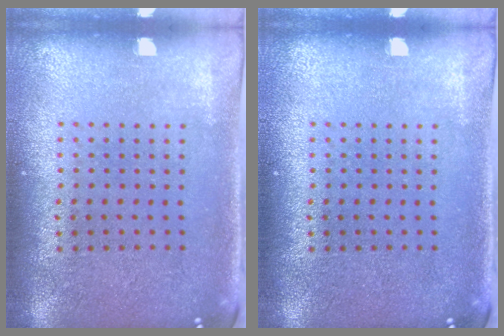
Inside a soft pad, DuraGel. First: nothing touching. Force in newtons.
{"total": 0.0}